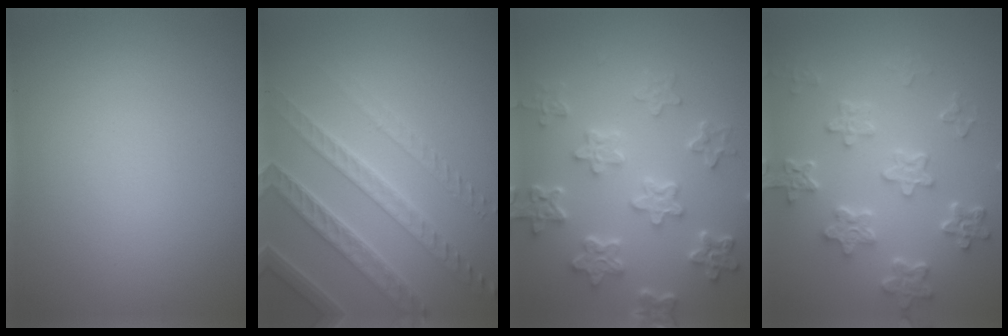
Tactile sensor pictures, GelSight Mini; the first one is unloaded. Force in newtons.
{"total": 4.7, "press": 4.3, "slide": 1.8}
{"total": 6.1, "press": 4.6, "slide": 4.0}
{"total": 5.3, "press": 4.1, "slide": 3.4}